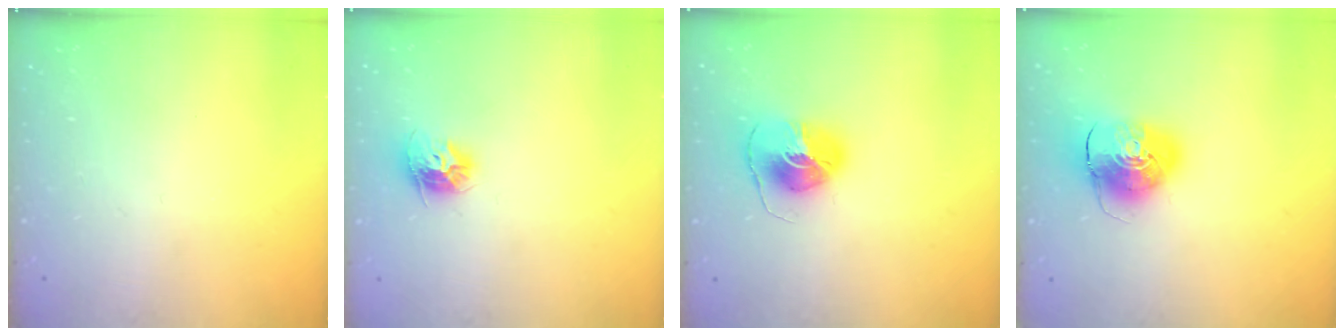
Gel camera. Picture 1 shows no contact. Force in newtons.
{"total": 9.9, "press": 9.9, "slide": 0.5}
{"total": 8.2, "press": 8.1, "slide": 1.0}
{"total": 10.0, "press": 9.8, "slide": 1.6}